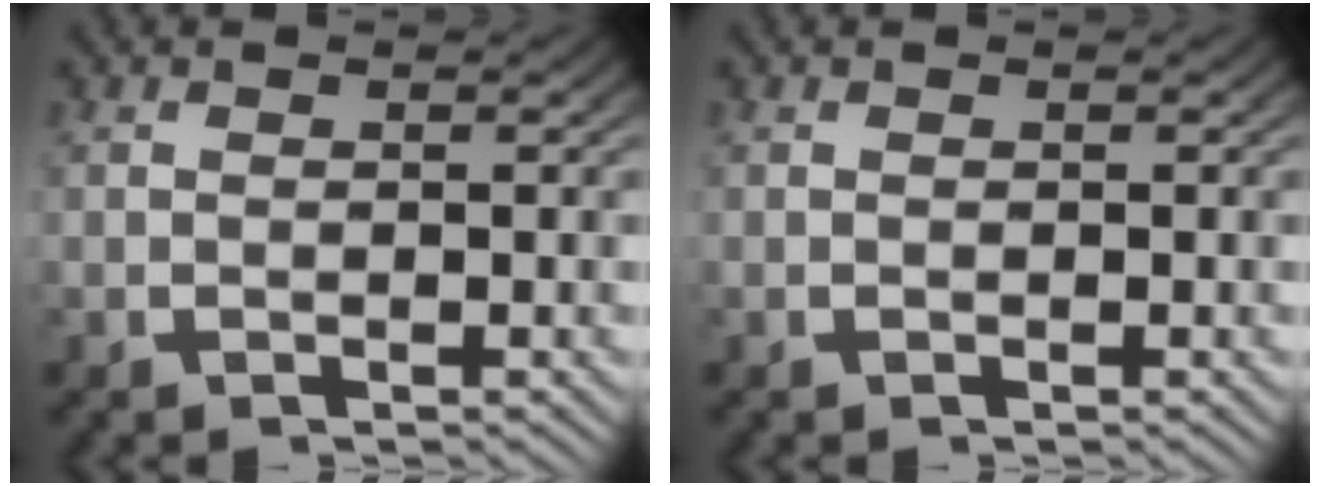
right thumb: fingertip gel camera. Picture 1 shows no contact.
{"total": 0.0}